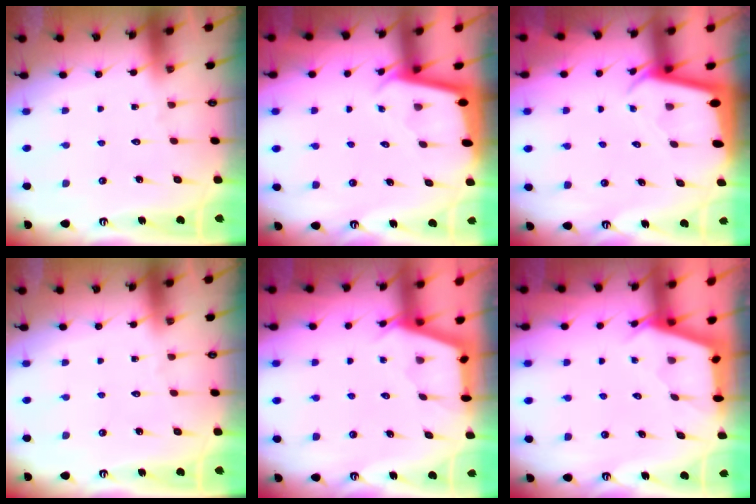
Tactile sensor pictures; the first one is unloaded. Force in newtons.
{"total": 1.8, "press": 1.8, "slide": 0.2}
{"total": 2.2, "press": 2.2, "slide": 0.2}
{"total": 0.0}
{"total": 2.8, "press": 2.8, "slide": 0.4}
{"total": 2.6, "press": 2.6, "slide": 0.3}